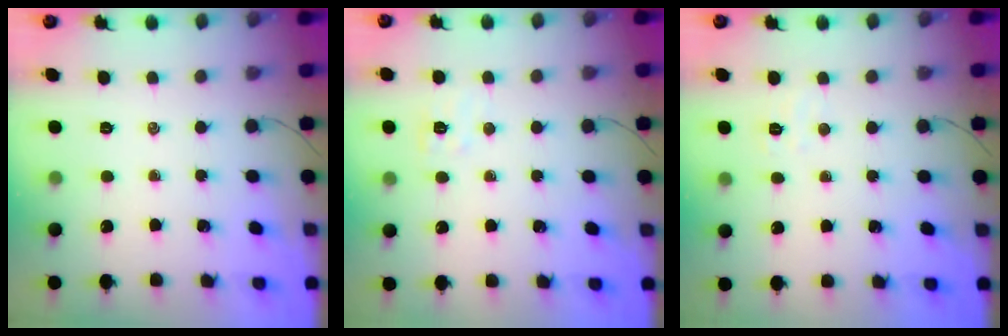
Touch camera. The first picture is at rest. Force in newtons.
{"total": 5.7, "press": 5.6, "slide": 1.3}
{"total": 3.0, "press": 2.9, "slide": 0.7}